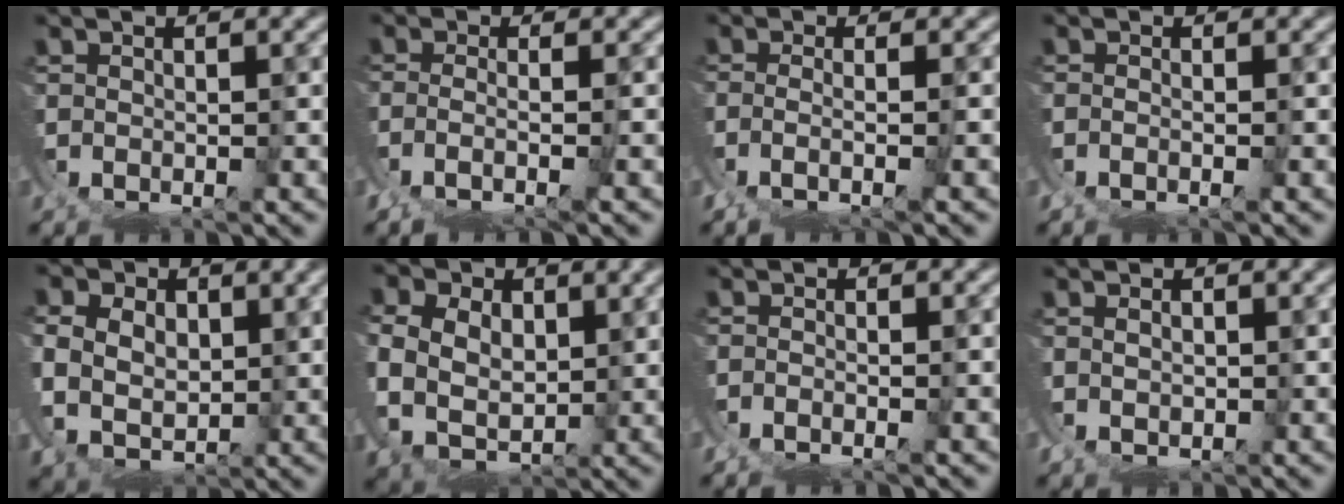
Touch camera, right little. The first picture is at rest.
{"total": 2.3, "force": [-0.7, -0.5, 2.1], "torque": [-0.050, -0.017, -0.001]}
{"total": 2.3, "force": [-0.5, -0.7, 2.1], "torque": [-0.049, -0.014, 0.001]}
{"total": 1.8, "force": [-1.2, 0.5, 1.3], "torque": [-0.028, -0.012, -0.013]}
{"total": 6.6, "force": [1.6, 6.0, 2.4], "torque": [-0.093, -0.024, 0.028]}
{"total": 7.8, "force": [1.3, 7.0, 3.1], "torque": [-0.115, -0.029, 0.023]}
{"total": 1.5, "force": [-1.1, 0.3, 1.0], "torque": [-0.020, -0.010, -0.013]}
{"total": 1.8, "force": [1.7, -0.2, 0.3], "torque": [-0.003, 0.001, 0.030]}